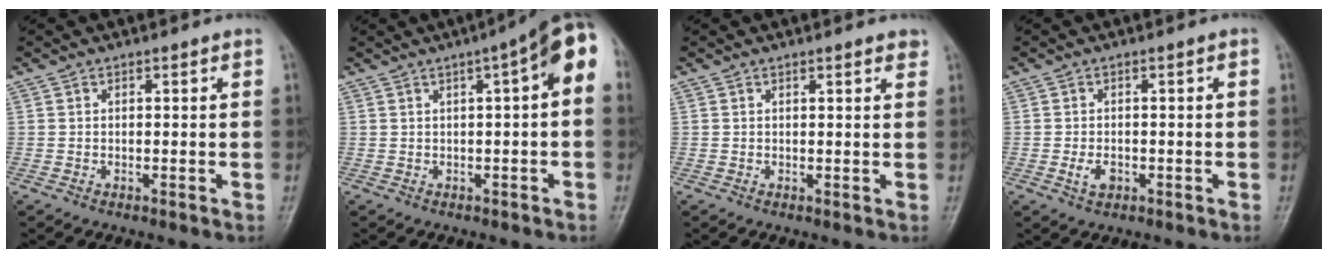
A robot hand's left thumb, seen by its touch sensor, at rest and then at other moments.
{"total": 8.8, "force": [1.7, 2.1, 8.4], "torque": [-0.107, 0.028, 0.013]}
{"total": 1.9, "force": [1.4, 0.4, 1.2], "torque": [-0.010, -0.002, 0.014]}
{"total": 2.4, "force": [-1.0, 1.6, 1.6], "torque": [-0.032, 0.005, -0.014]}